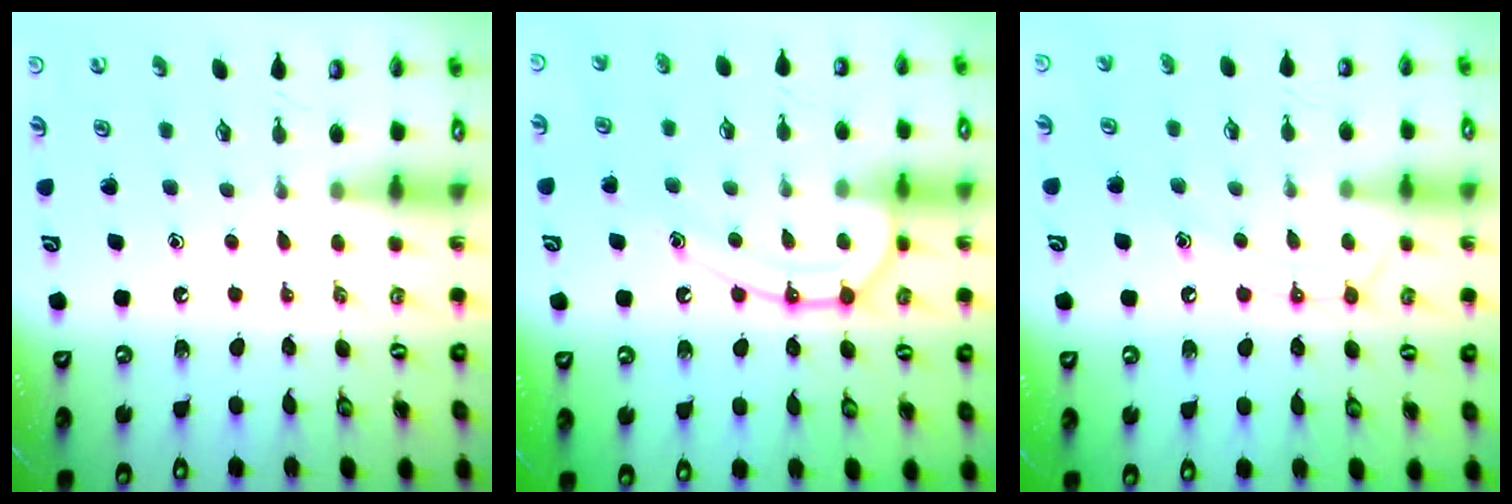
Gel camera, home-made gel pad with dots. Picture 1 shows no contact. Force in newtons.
{"total": 15.0, "press": 14.9, "slide": 1.4}
{"total": 11.0, "press": 11.0, "slide": 1.0}